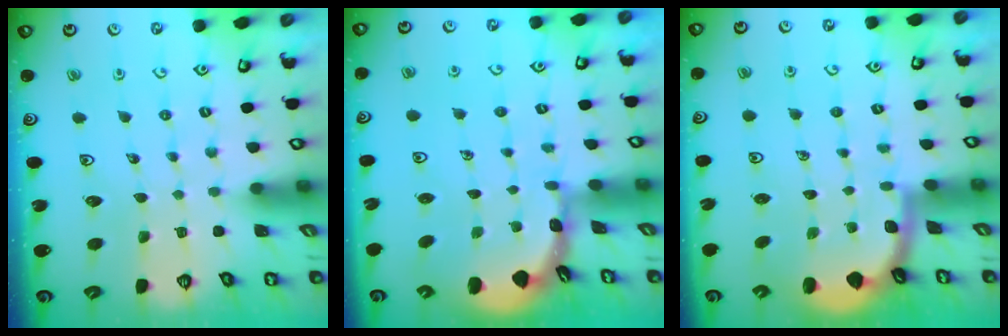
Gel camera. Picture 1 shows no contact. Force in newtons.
{"total": 1.7, "press": 1.7, "slide": 0.1}
{"total": 1.8, "press": 1.8, "slide": 0.1}